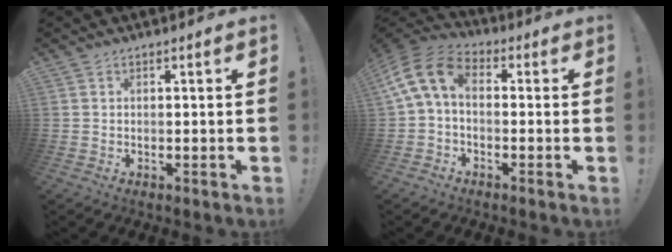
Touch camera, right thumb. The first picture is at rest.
{"total": 10.9, "force": [1.4, 6.6, 8.5], "torque": [-0.181, 0.013, 0.031]}